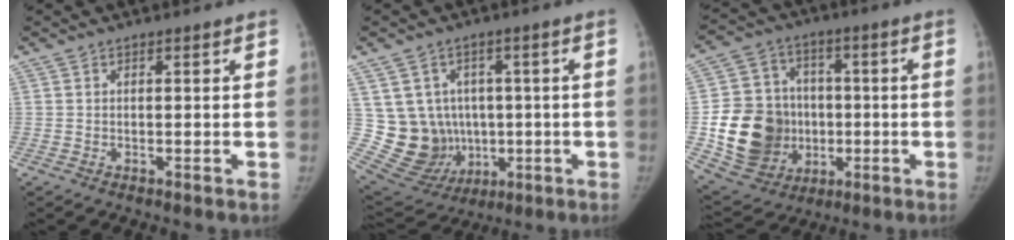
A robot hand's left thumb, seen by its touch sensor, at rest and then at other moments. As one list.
[{"total": 13.5, "force": [0.4, 12.4, 5.4], "torque": [-0.060, 0.012, 0.043]}, {"total": 19.4, "force": [-2.4, 16.1, 10.5], "torque": [-0.160, 0.019, -0.021]}]